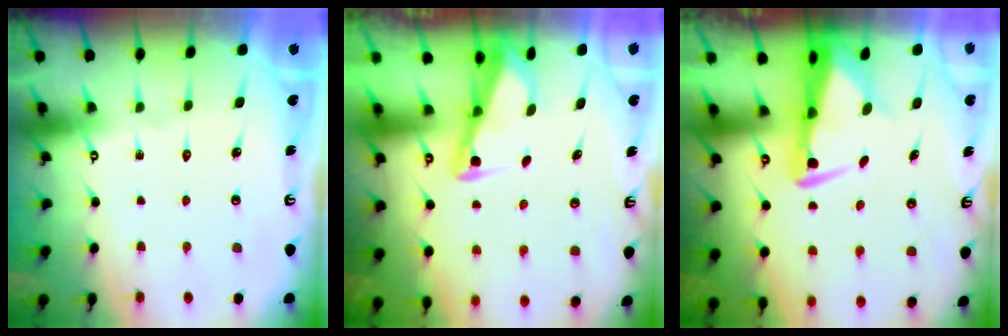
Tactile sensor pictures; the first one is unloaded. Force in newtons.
{"total": 2.8, "press": 2.8, "slide": 0.3}
{"total": 3.9, "press": 3.9, "slide": 0.7}